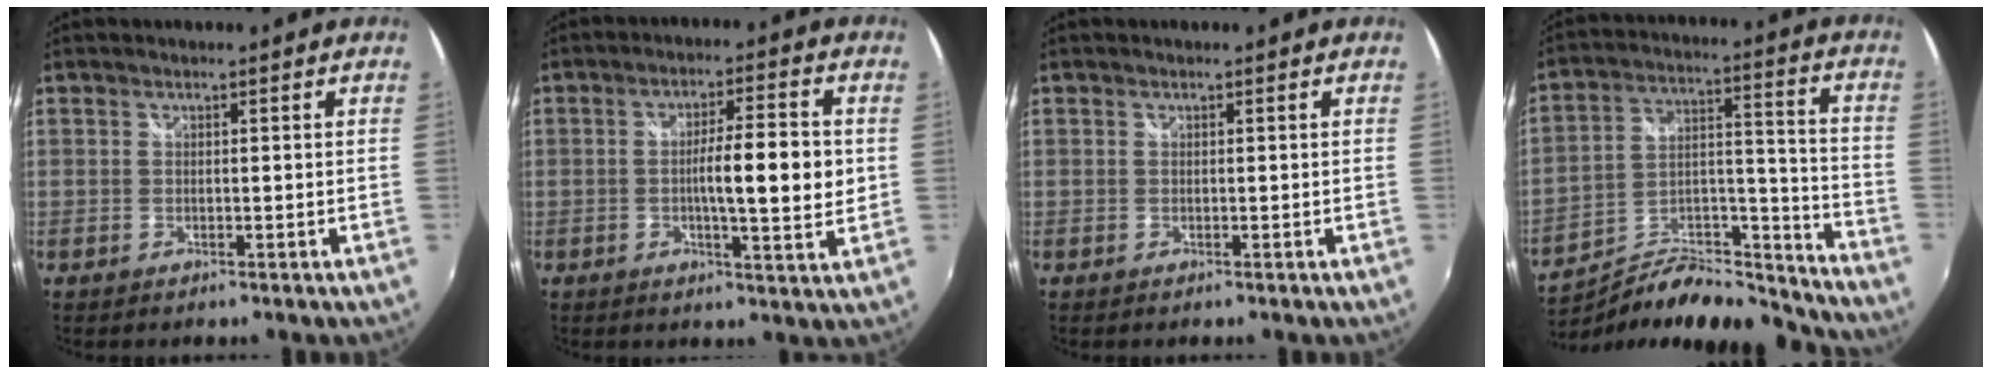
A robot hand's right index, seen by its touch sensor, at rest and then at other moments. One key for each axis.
{"total": 10.0, "fx": -0.1, "fy": 1.3, "fz": 9.9, "tx": -0.161, "ty": -0.003, "tz": 0.000}
{"total": 0.0}
{"total": 18.6, "fx": -15.9, "fy": 5.8, "fz": 7.7, "tx": -0.121, "ty": 0.037, "tz": -0.235}